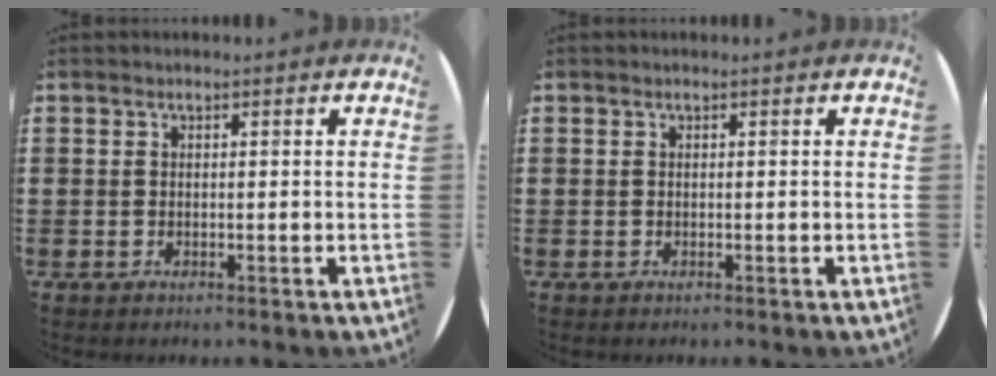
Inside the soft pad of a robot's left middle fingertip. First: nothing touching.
{"total": 0.0}